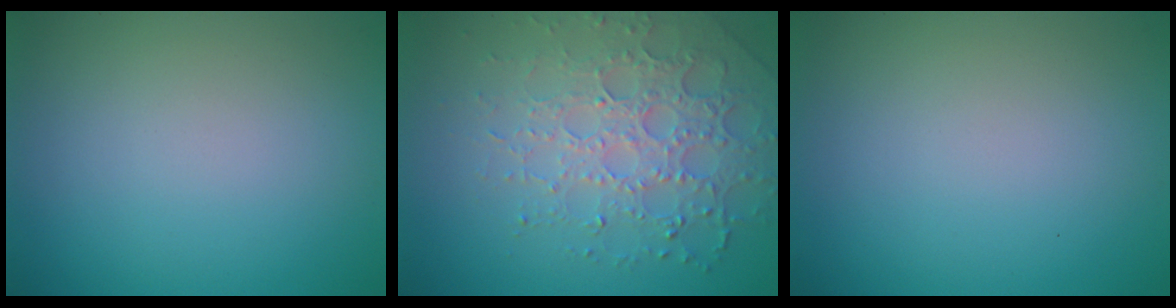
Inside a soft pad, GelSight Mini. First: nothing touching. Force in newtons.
{"total": 5.5, "press": 4.5, "slide": 3.3}
{"total": 0.0}